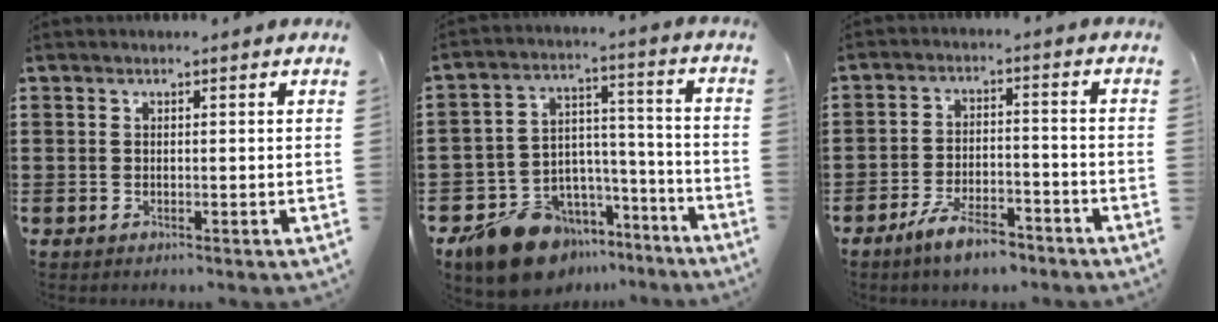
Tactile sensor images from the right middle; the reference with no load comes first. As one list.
[{"total": 13.4, "force": [-11.0, 6.5, 4.0], "torque": [-0.081, 0.057, -0.201]}, {"total": 6.5, "force": [-5.2, 1.8, 3.5], "torque": [-0.075, 0.003, -0.097]}]